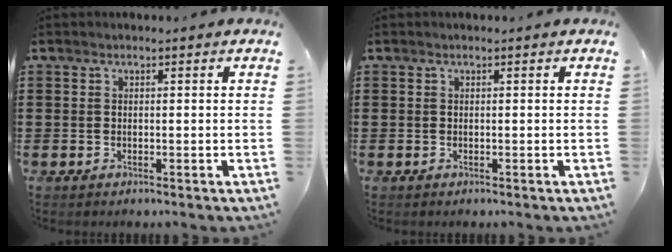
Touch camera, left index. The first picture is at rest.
{"total": 0.0}